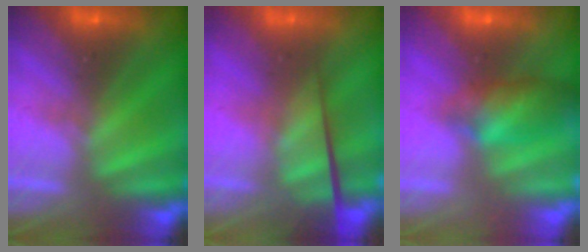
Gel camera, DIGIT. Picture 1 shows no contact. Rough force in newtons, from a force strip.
{"total": 3.8}
{"total": 9.3}